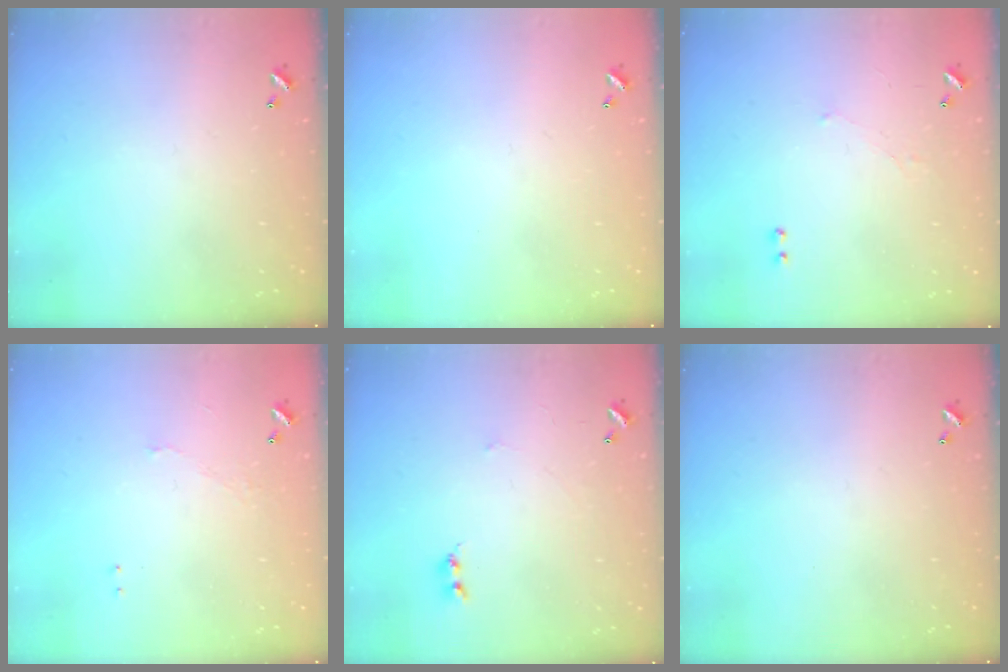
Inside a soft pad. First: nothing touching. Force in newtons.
{"total": 0.0}
{"total": 0.7, "press": 0.2, "slide": 0.7}
{"total": 1.4, "press": 1.3, "slide": 0.5}
{"total": 2.6, "press": 2.6, "slide": 0.4}
{"total": 0.0}